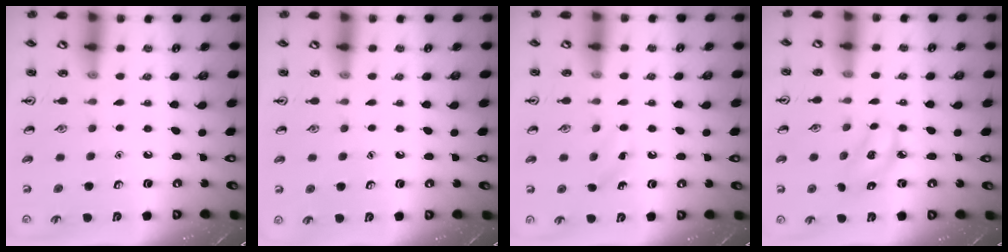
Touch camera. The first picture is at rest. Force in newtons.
{"total": 0.0}
{"total": 2.8, "press": 2.6, "slide": 1.0}
{"total": 5.4, "press": 5.4, "slide": 1.0}